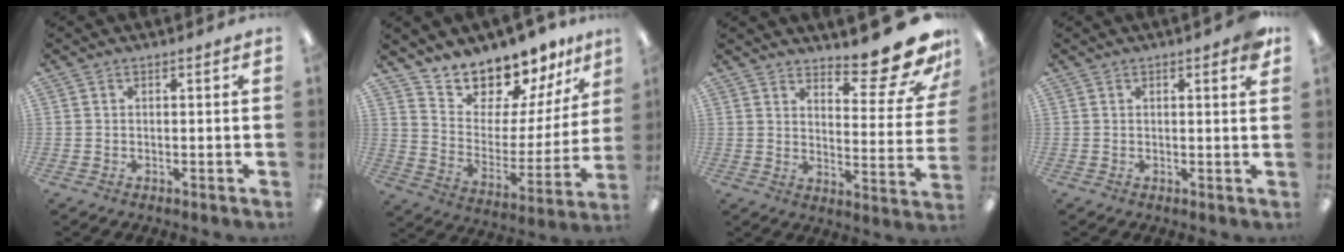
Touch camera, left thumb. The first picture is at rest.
{"total": 13.0, "force": [12.5, 3.6, 0.1], "torque": [-0.025, -0.135, 0.228]}
{"total": 15.2, "force": [12.0, 4.0, 8.5], "torque": [-0.103, -0.103, 0.196]}
{"total": 2.7, "force": [1.8, 0.3, 1.9], "torque": [-0.027, -0.005, 0.027]}